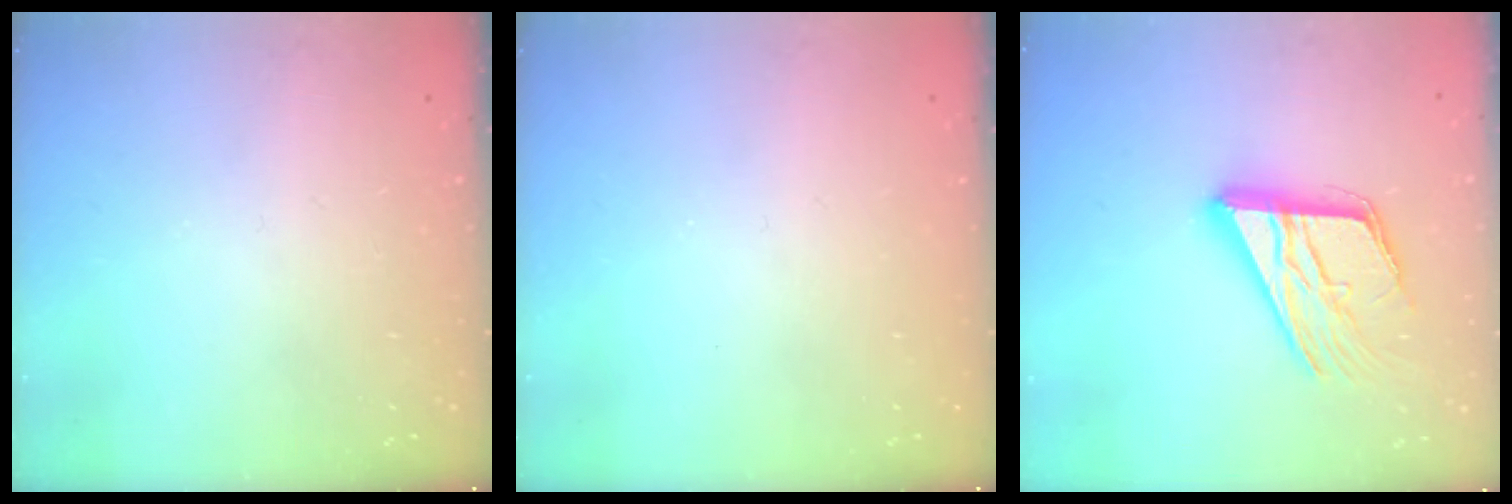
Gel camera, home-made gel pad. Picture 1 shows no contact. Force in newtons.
{"total": 0.0}
{"total": 18.9, "press": 18.8, "slide": 1.7}